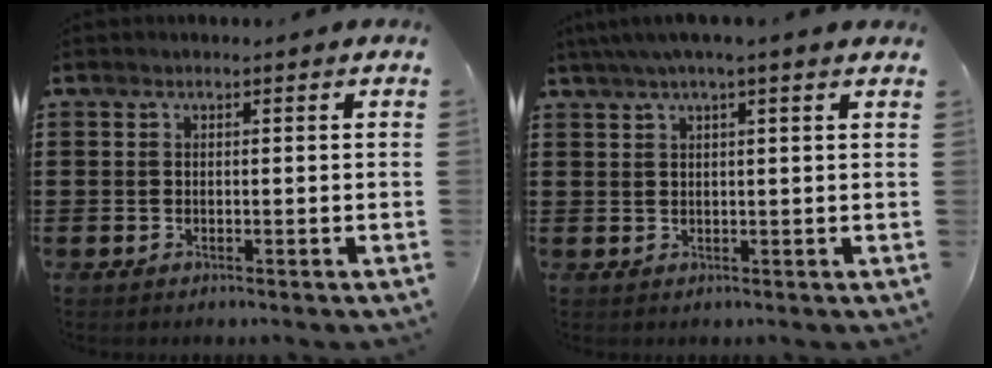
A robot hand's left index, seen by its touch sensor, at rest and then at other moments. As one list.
[{"total": 2.8, "force": [1.8, -0.2, 2.1], "torque": [-0.043, 0.004, 0.032]}]